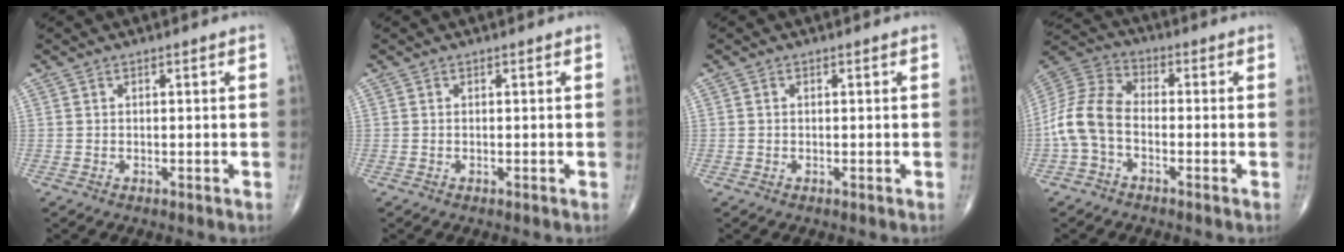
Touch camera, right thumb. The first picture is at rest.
{"total": 0.0}
{"total": 0.0}
{"total": 10.3, "force": [-2.6, 6.6, 7.4], "torque": [-0.154, 0.032, -0.065]}